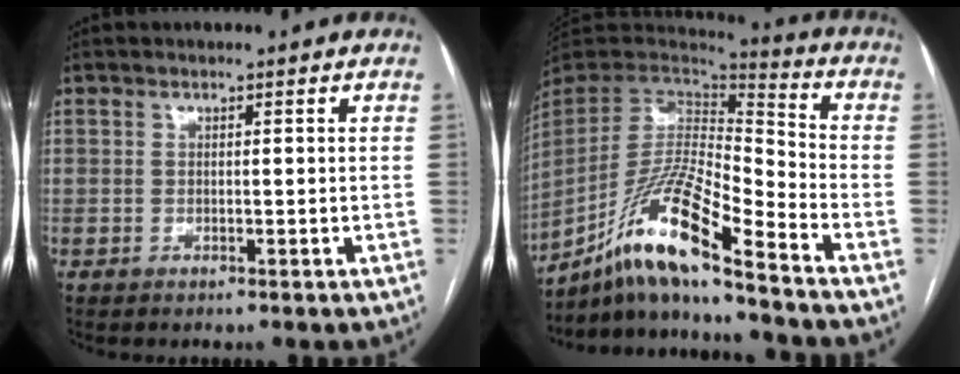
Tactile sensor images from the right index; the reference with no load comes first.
{"total": 16.5, "force": [-11.9, 0.8, 11.5], "torque": [-0.234, 0.002, -0.221]}